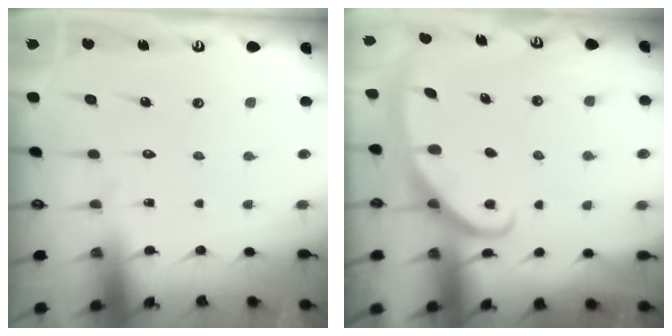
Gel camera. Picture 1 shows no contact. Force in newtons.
{"total": 3.0, "press": 2.9, "slide": 0.4}